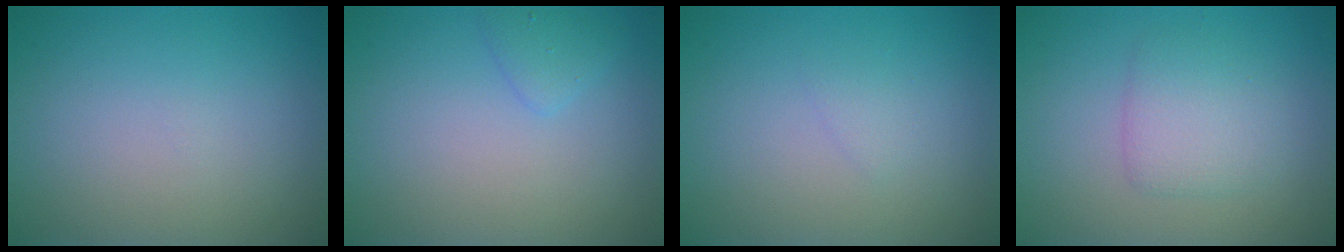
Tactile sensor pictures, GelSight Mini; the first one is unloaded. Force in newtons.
{"total": 1.3, "press": 1.3, "slide": 0.0}
{"total": 0.7, "press": 0.7, "slide": 0.1}
{"total": 2.7, "press": 2.7, "slide": 0.1}